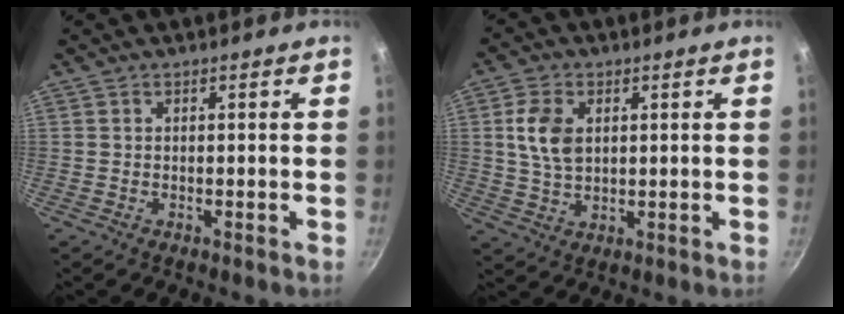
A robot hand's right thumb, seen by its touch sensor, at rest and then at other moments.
{"total": 7.5, "force": [1.6, 5.0, 5.4], "torque": [-0.093, -0.003, 0.033]}